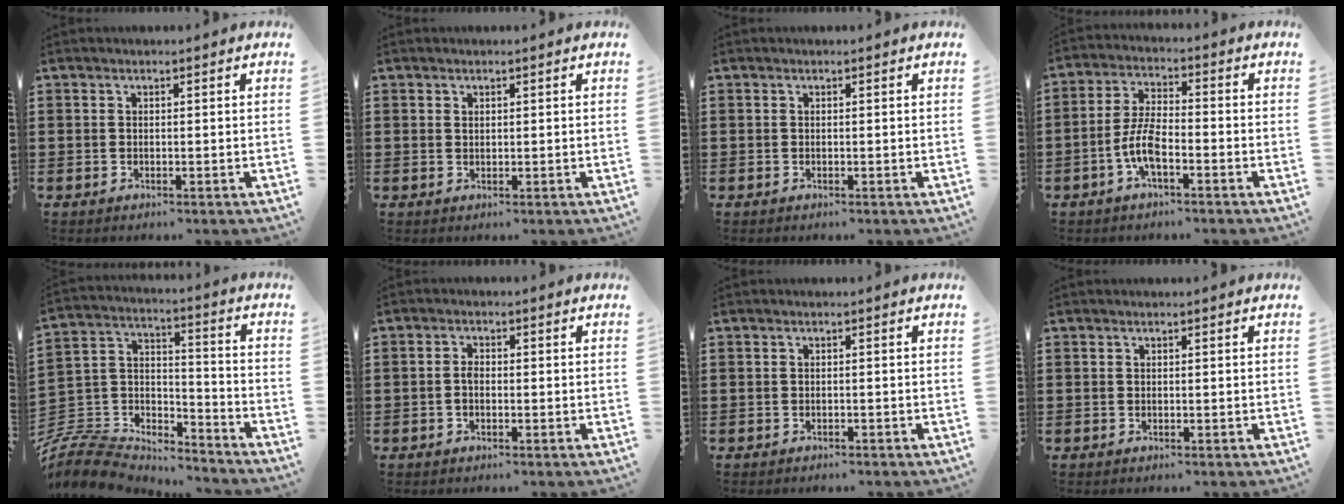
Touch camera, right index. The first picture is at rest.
{"total": 0.6, "force": [0.4, 0.4, 0.2], "torque": [-0.006, 0.001, 0.008]}
{"total": 0.0}
{"total": 6.3, "force": [-2.8, 2.0, 5.3], "torque": [-0.131, -0.006, -0.061]}
{"total": 8.8, "force": [-8.0, 3.0, 2.0], "torque": [-0.070, -0.001, -0.164]}
{"total": 1.8, "force": [-0.5, 0.8, 1.5], "torque": [-0.037, -0.004, -0.010]}
{"total": 0.6, "force": [-0.6, 0.1, 0.2], "torque": [-0.006, -0.002, -0.012]}
{"total": 0.0}